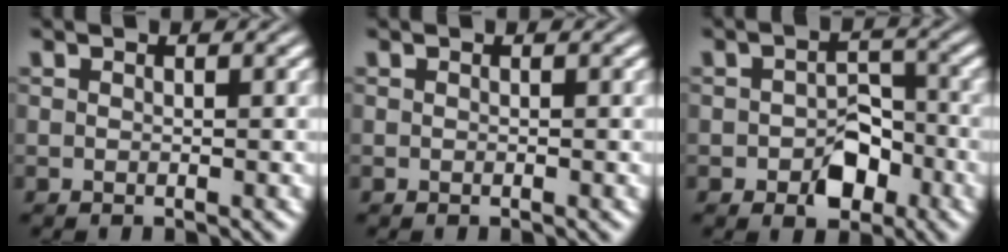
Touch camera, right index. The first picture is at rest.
{"total": 0.0}
{"total": 3.6, "force": [-1.9, 2.0, 2.4], "torque": [-0.003, -0.005, -0.029]}